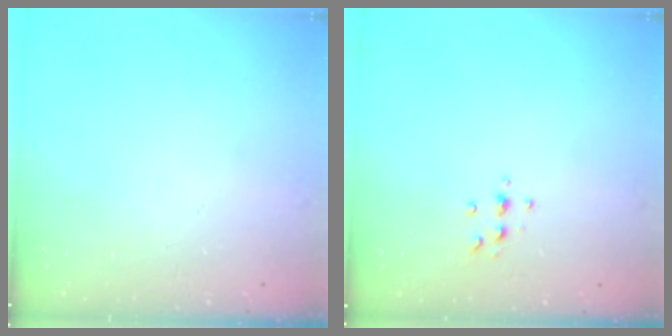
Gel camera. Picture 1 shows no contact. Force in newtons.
{"total": 4.1, "press": 4.1, "slide": 0.5}